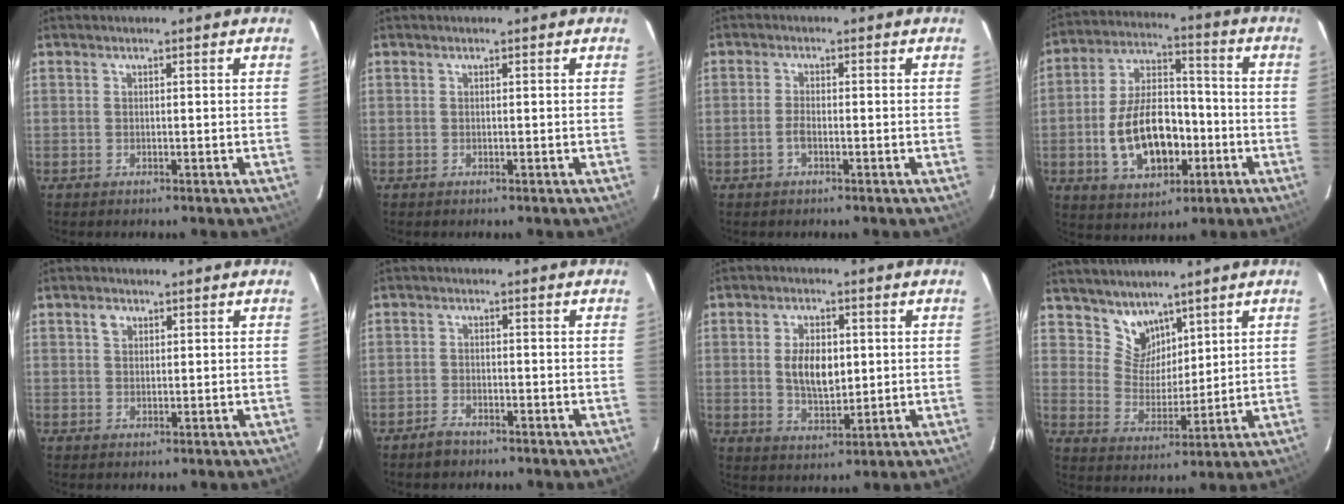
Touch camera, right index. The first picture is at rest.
{"total": 0.0}
{"total": 1.9, "force": [-0.8, 0.5, 1.6], "torque": [-0.039, 0.002, -0.017]}
{"total": 15.4, "force": [-4.2, 8.9, 11.9], "torque": [-0.239, 0.018, -0.058]}
{"total": 2.0, "force": [0.9, 1.5, 0.9], "torque": [-0.016, 0.008, 0.015]}
{"total": 2.9, "force": [-2.4, 1.3, 1.0], "torque": [-0.030, 0.006, -0.042]}
{"total": 7.7, "force": [0.7, 4.2, 6.4], "torque": [-0.120, 0.003, 0.019]}
{"total": 6.9, "force": [5.4, 4.1, 1.2], "torque": [-0.011, 0.000, 0.107]}